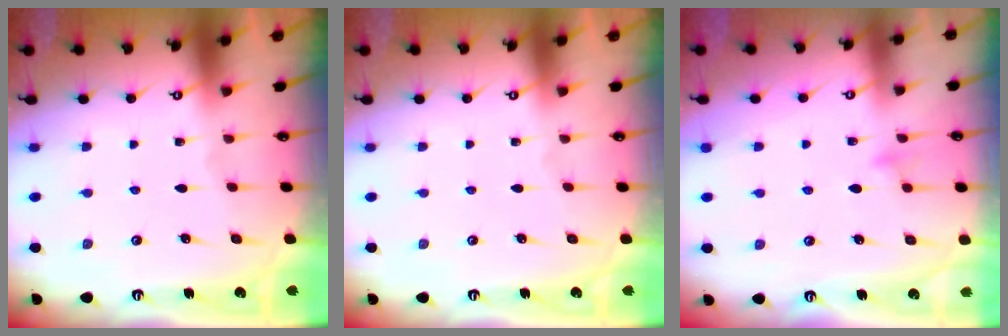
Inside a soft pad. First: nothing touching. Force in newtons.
{"total": 0.0}
{"total": 7.8, "press": 7.8, "slide": 0.7}